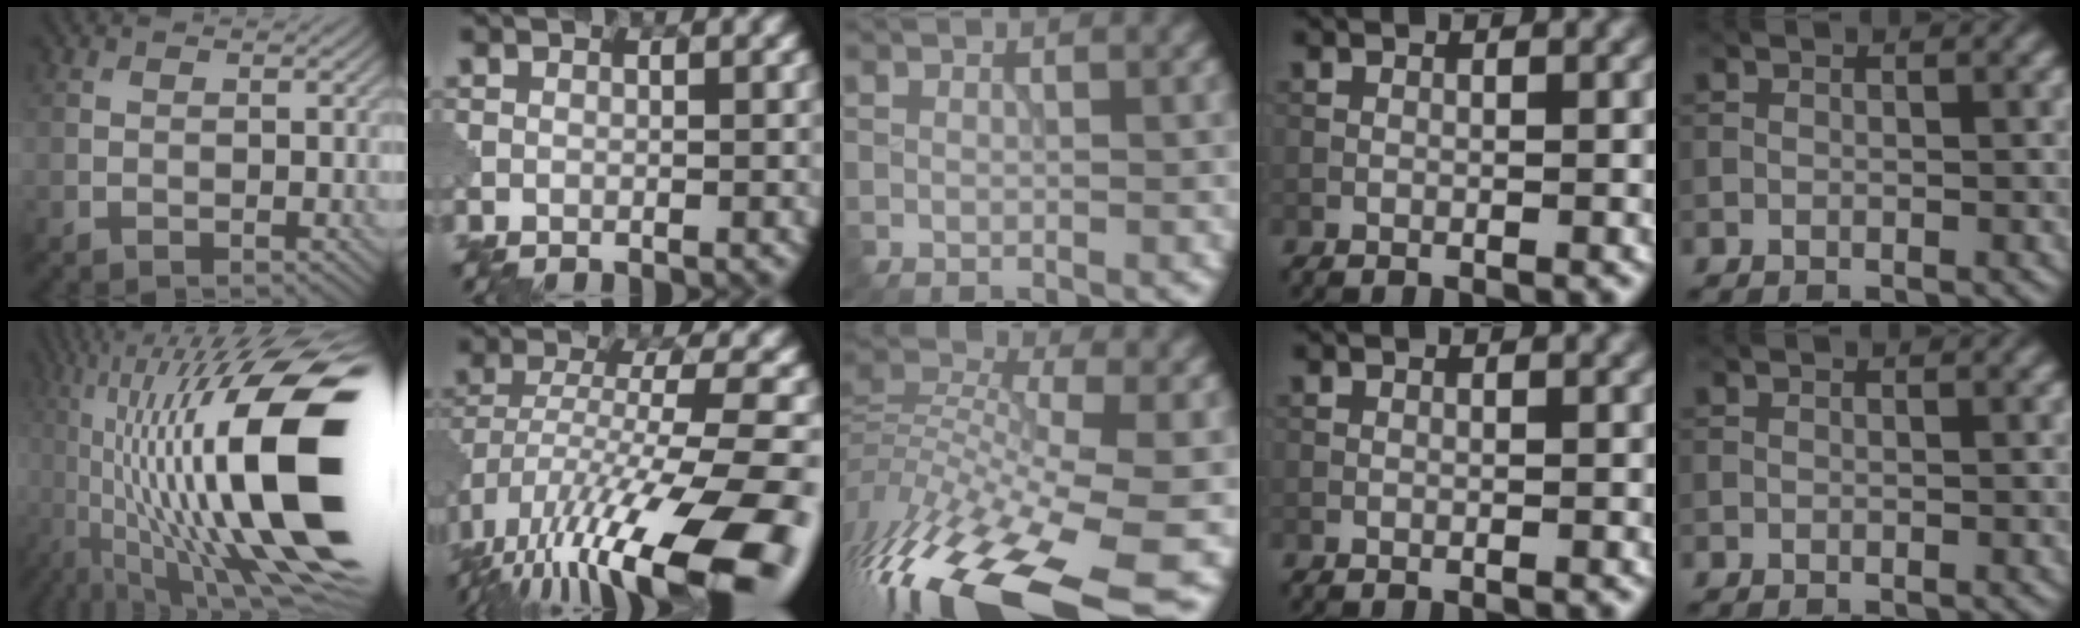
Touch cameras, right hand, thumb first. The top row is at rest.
{"thumb": {"total": 21.7, "force": [-2.1, 6.6, 20.5], "torque": [-0.352, 0.015, -0.040]}, "index": {"total": 16.3, "force": [-8.9, 4.4, 12.9], "torque": [-0.233, -0.006, -0.139]}, "middle": {"total": 16.6, "force": [-7.7, 6.0, 13.4], "torque": [-0.278, 0.000, -0.131]}}